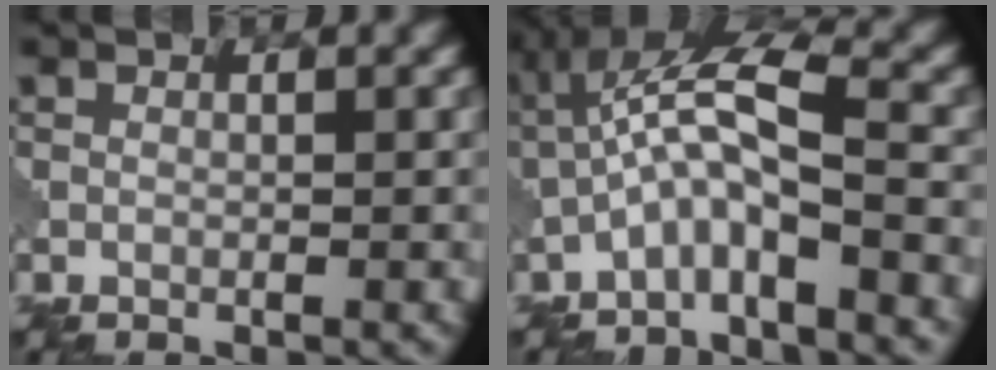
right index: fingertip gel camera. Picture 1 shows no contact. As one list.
[{"total": 5.9, "force": [-1.8, 1.3, 5.4], "torque": [-0.110, 0.021, -0.045]}]